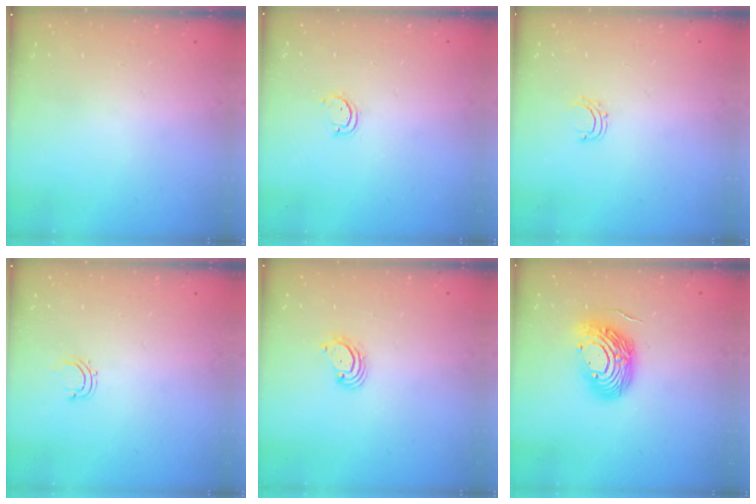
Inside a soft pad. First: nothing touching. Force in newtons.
{"total": 2.7, "press": 2.6, "slide": 0.3}
{"total": 4.2, "press": 4.2, "slide": 0.3}
{"total": 2.8, "press": 2.8, "slide": 0.5}
{"total": 3.0, "press": 3.0, "slide": 0.2}
{"total": 13.3, "press": 13.1, "slide": 2.3}